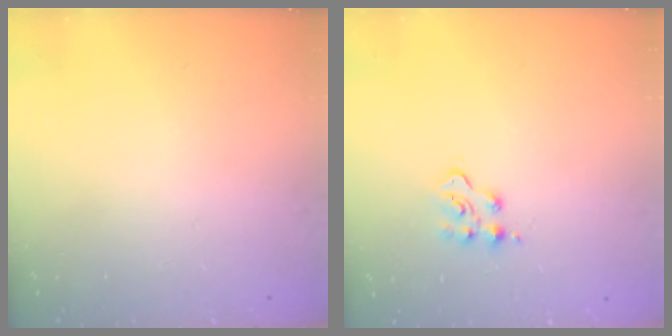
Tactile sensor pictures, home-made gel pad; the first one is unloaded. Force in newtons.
{"total": 5.0, "press": 5.0, "slide": 0.5}